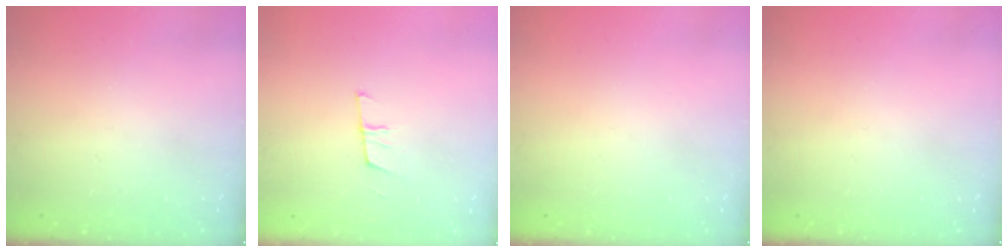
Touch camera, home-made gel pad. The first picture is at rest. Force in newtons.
{"total": 6.0, "press": 5.4, "slide": 2.5}
{"total": 0.0}
{"total": 0.0}